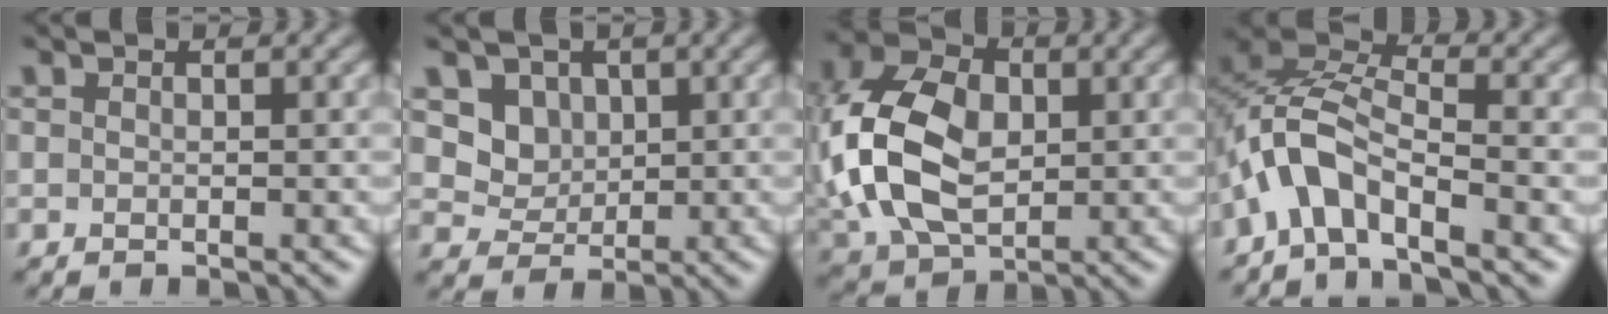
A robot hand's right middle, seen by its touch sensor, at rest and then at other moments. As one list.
[{"total": 3.5, "force": [1.7, 2.9, 1.0], "torque": [-0.030, -0.023, 0.053]}, {"total": 11.3, "force": [0.1, 7.8, 8.1], "torque": [-0.194, 0.014, -0.009]}, {"total": 6.0, "force": [-3.1, 2.7, 4.4], "torque": [-0.088, 0.015, -0.070]}]